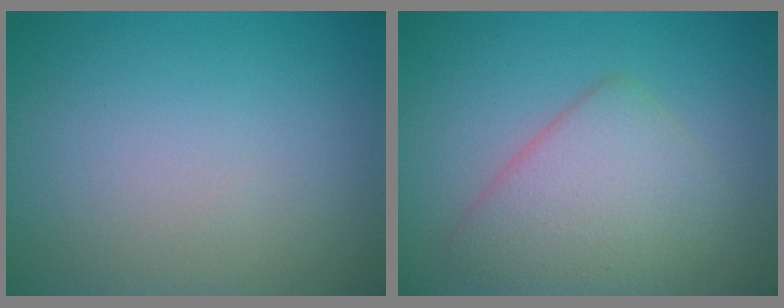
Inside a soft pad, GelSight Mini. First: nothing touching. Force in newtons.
{"total": 4.4, "press": 4.4, "slide": 0.4}